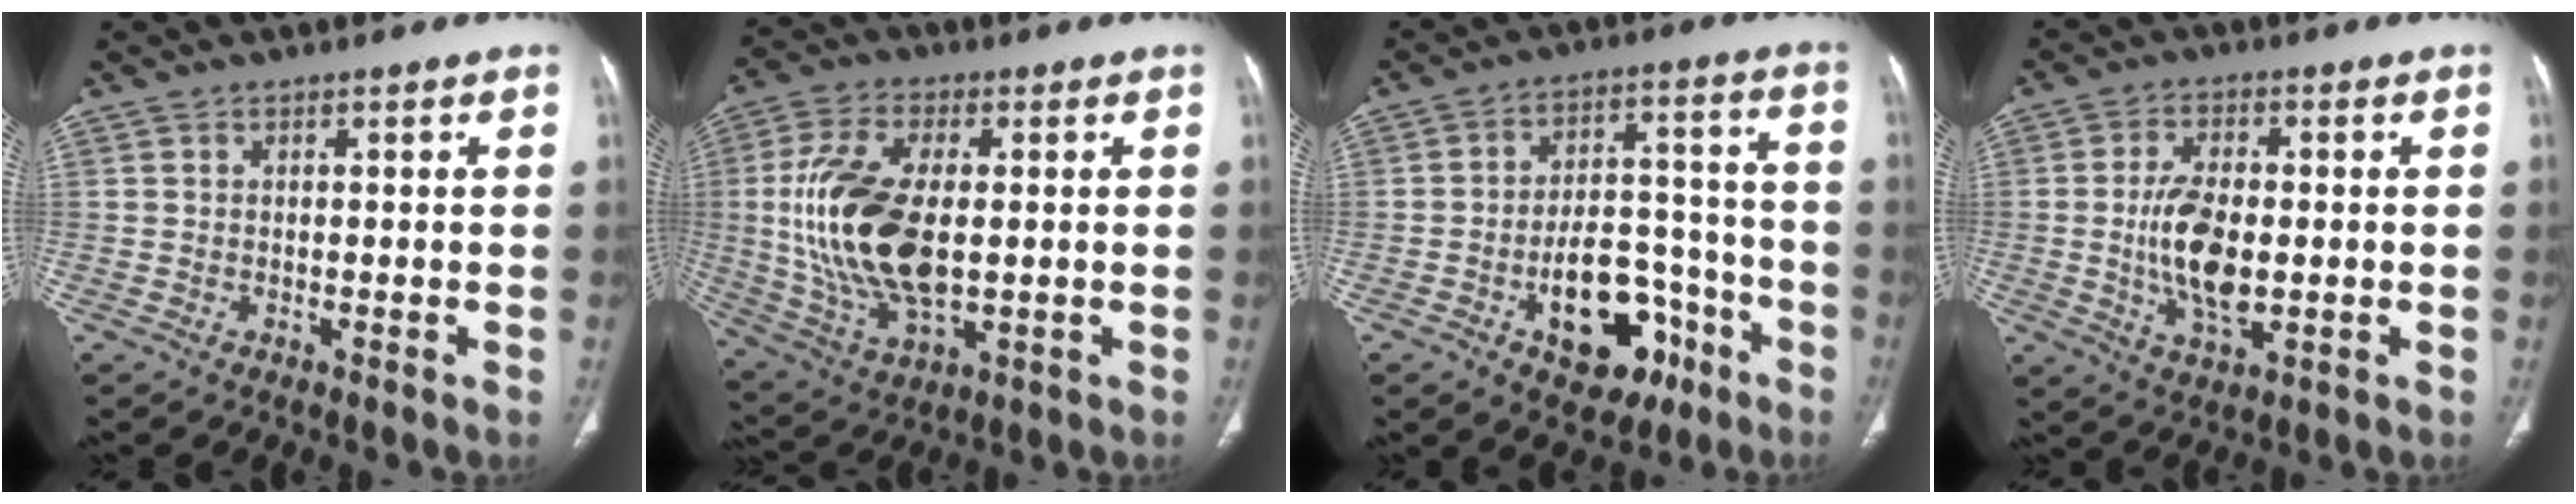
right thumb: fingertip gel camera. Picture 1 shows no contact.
{"total": 18.6, "force": [0.5, 9.5, 16.0], "torque": [-0.327, -0.009, 0.017]}
{"total": 14.9, "force": [-6.9, 8.8, 9.7], "torque": [-0.106, 0.057, -0.092]}
{"total": 10.4, "force": [-0.8, 5.3, 9.0], "torque": [-0.167, -0.003, -0.011]}